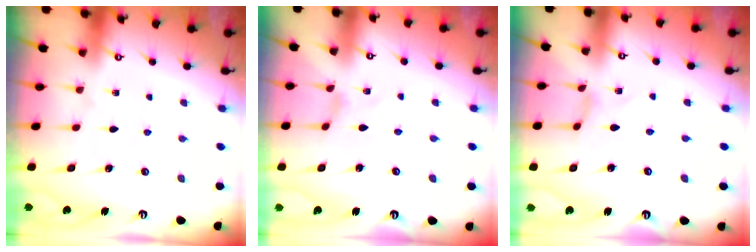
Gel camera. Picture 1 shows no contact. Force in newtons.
{"total": 0.0}
{"total": 0.0}